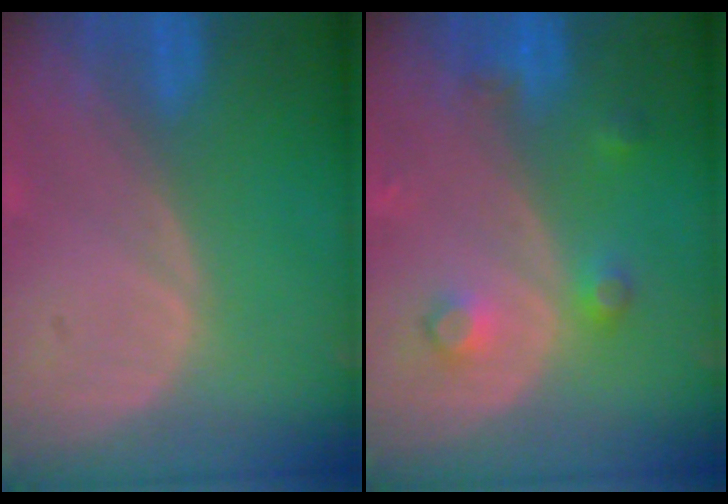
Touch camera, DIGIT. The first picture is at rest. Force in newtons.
{"total": 3.7, "press": 3.4, "slide": 1.5}